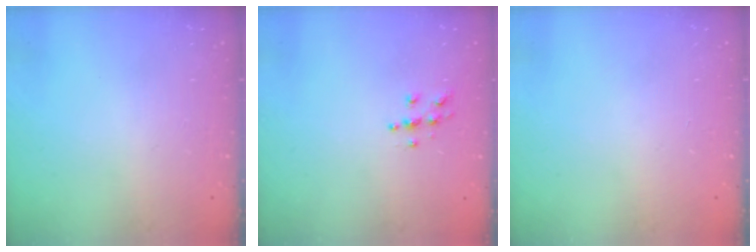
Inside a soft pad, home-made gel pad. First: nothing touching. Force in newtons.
{"total": 5.4, "press": 5.4, "slide": 0.1}
{"total": 0.0}